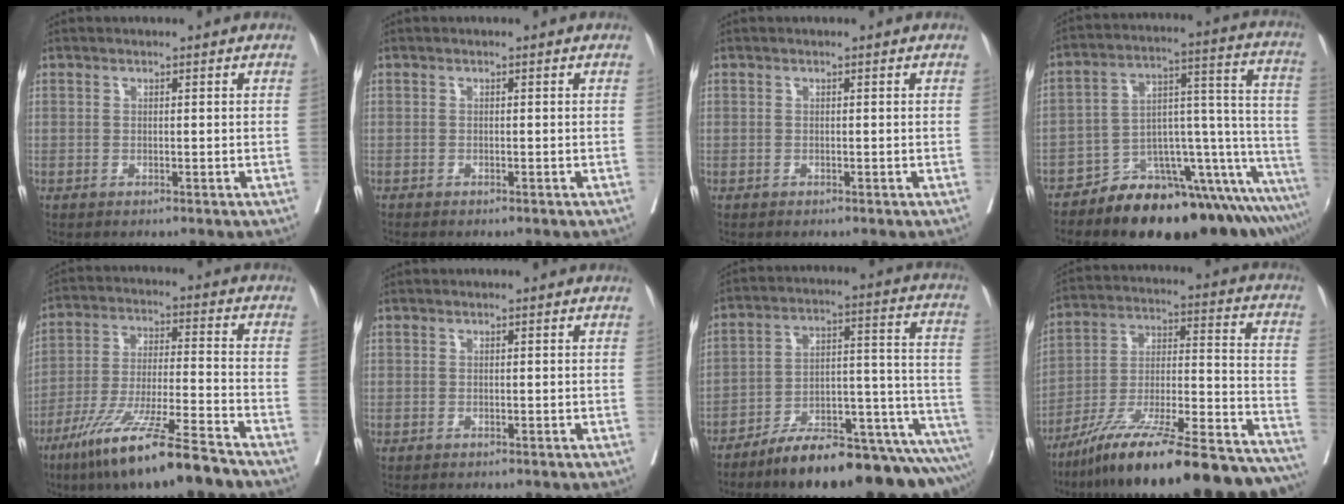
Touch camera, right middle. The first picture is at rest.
{"total": 0.5, "force": [-0.5, 0.0, 0.2], "torque": [-0.004, -0.001, -0.010]}
{"total": 0.0}
{"total": 20.8, "force": [-15.5, 5.1, 12.9], "torque": [-0.086, 0.051, -0.224]}
{"total": 15.5, "force": [-11.0, 0.1, 11.0], "torque": [-0.218, -0.047, -0.197]}
{"total": 0.0}
{"total": 20.6, "force": [-17.1, 3.7, 10.9], "torque": [-0.080, 0.044, -0.254]}
{"total": 29.8, "force": [-24.7, 2.9, 16.5], "torque": [-0.194, -0.005, -0.377]}